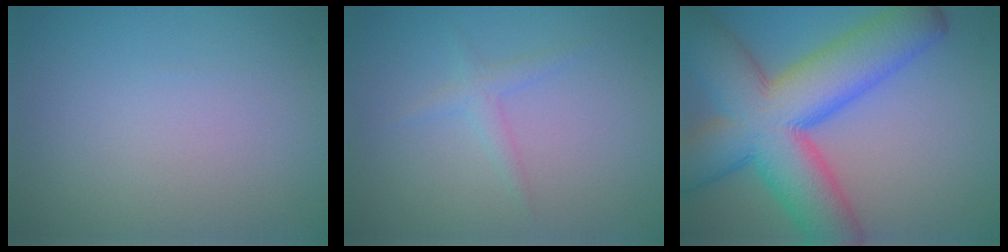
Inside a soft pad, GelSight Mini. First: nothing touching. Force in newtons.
{"total": 1.4, "press": 1.4, "slide": 0.0}
{"total": 13.9, "press": 13.9, "slide": 0.6}